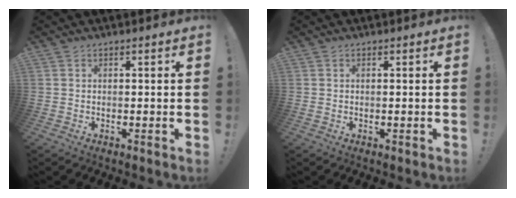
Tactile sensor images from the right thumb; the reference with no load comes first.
{"total": 0.0}